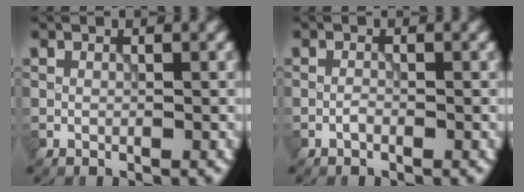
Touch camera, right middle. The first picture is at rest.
{"total": 0.6, "force": [-0.4, 0.2, 0.4], "torque": [-0.007, 0.002, -0.010]}